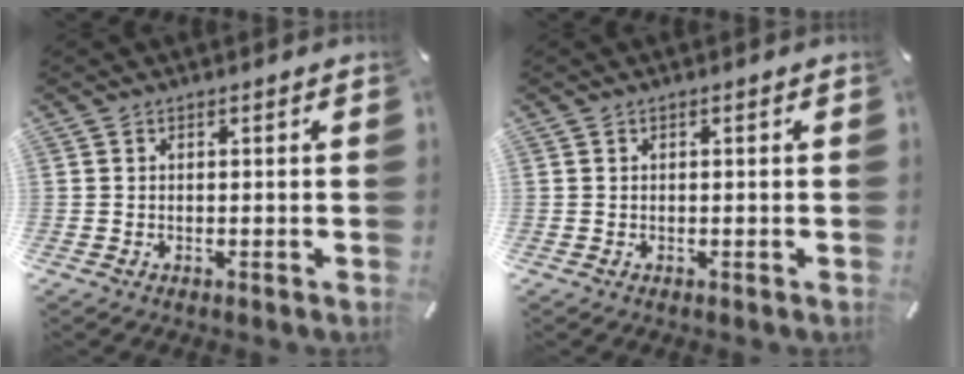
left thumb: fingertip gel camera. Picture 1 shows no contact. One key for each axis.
{"total": 0.0}